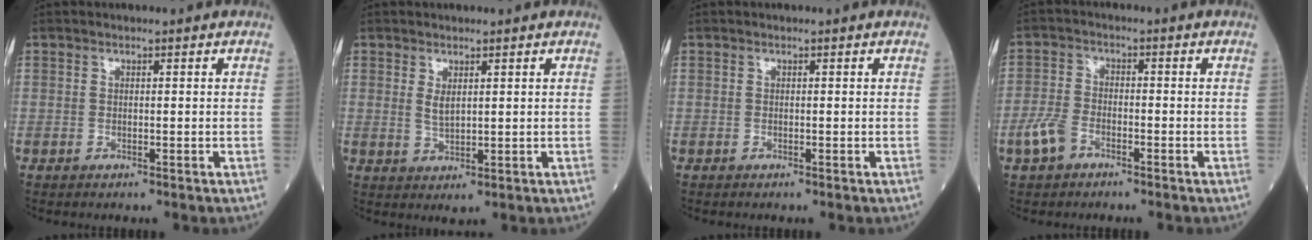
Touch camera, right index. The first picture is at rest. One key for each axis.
{"total": 2.4, "fx": 1.0, "fy": 0.8, "fz": 2.0, "tx": -0.041, "ty": -0.009, "tz": 0.025}
{"total": 0.0}
{"total": 4.5, "fx": -2.7, "fy": 2.4, "fz": 2.7, "tx": -0.069, "ty": 0.003, "tz": -0.055}